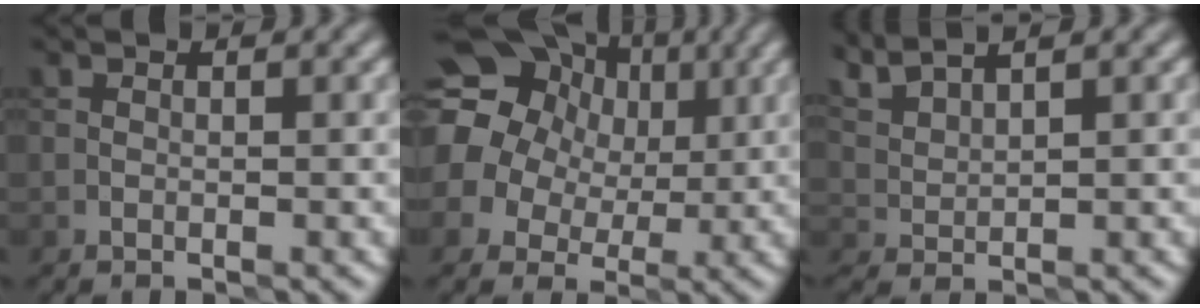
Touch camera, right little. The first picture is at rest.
{"total": 15.7, "force": [5.7, 13.0, 6.6], "torque": [-0.149, 0.028, 0.079]}
{"total": 3.2, "force": [2.9, 0.5, 1.4], "torque": [-0.033, 0.016, 0.063]}